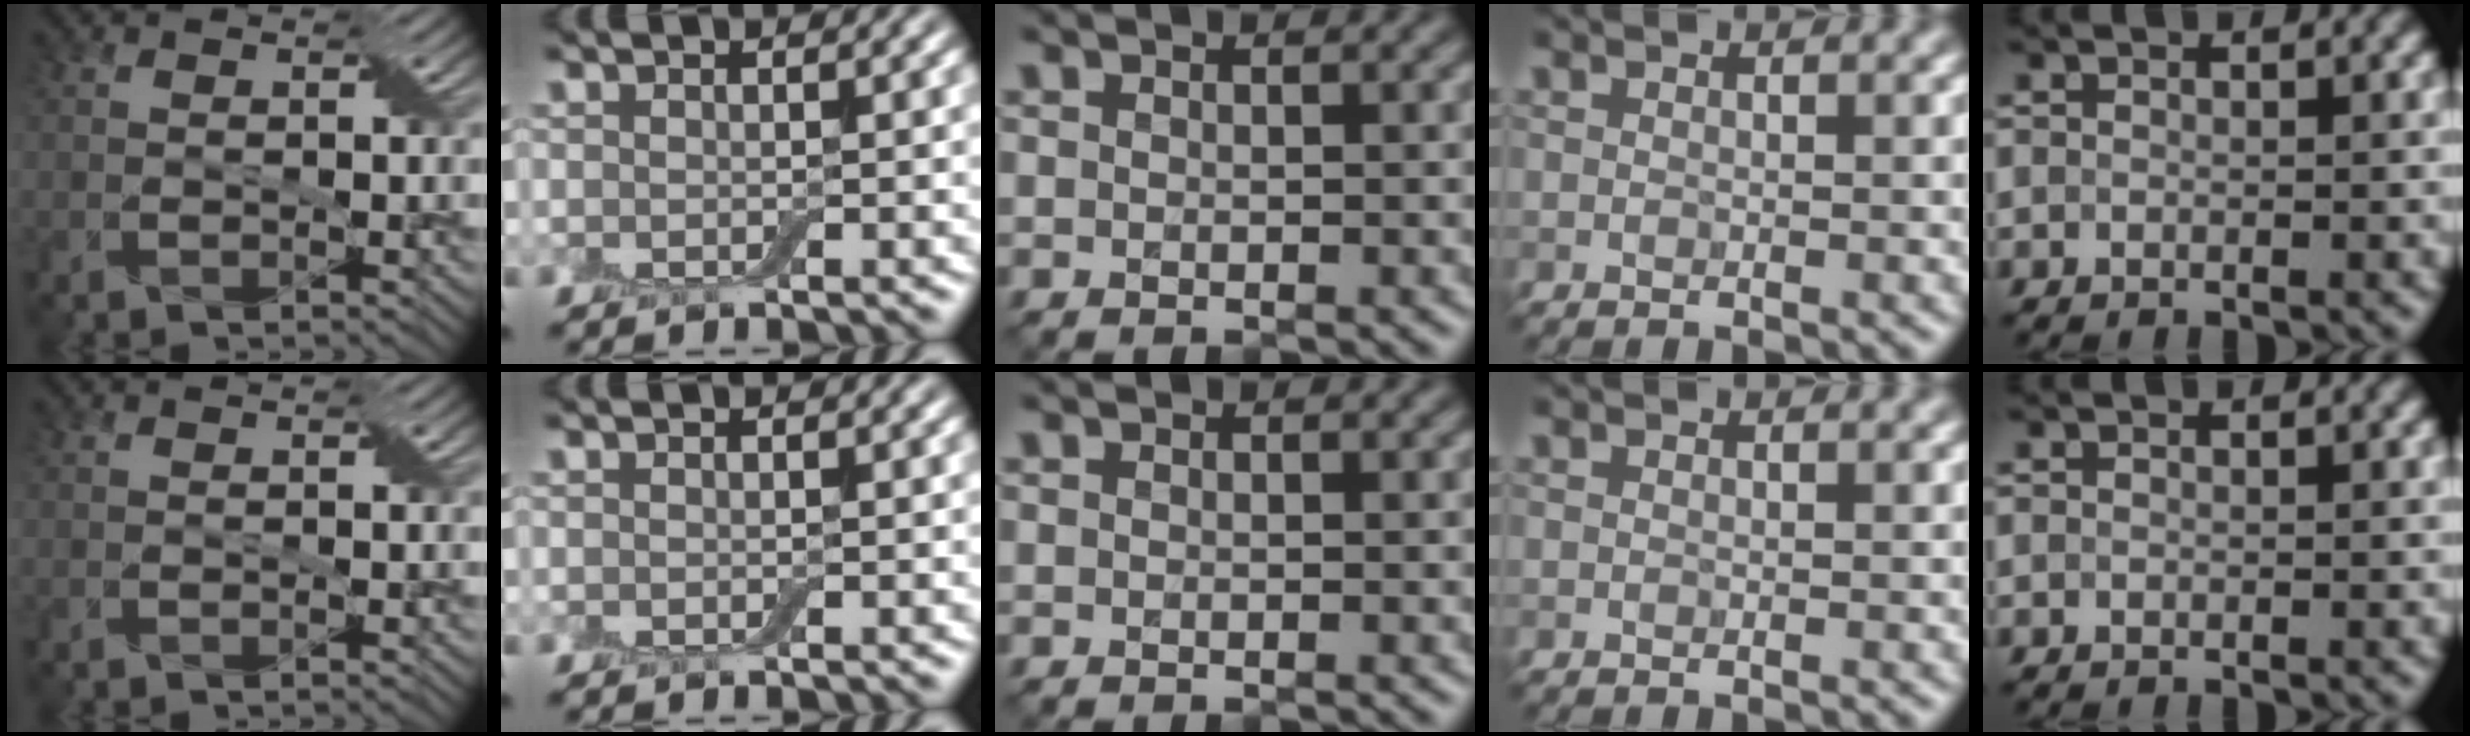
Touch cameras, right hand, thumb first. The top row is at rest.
{}